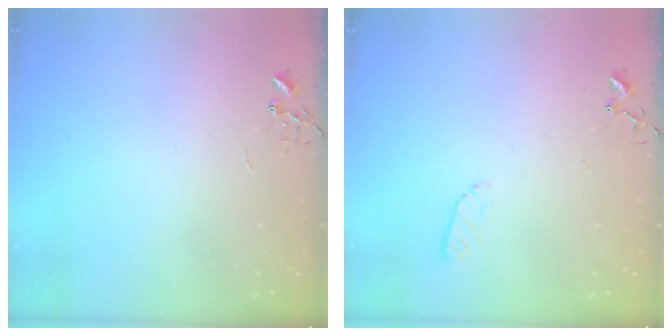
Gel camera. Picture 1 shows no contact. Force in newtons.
{"total": 3.9, "press": 3.9, "slide": 0.4}